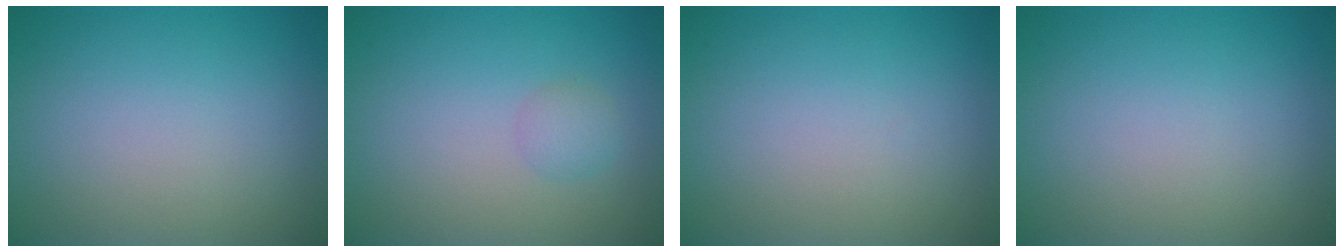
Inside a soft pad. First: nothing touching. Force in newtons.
{"total": 1.3, "press": 1.3, "slide": 0.0}
{"total": 0.0}
{"total": 0.0}